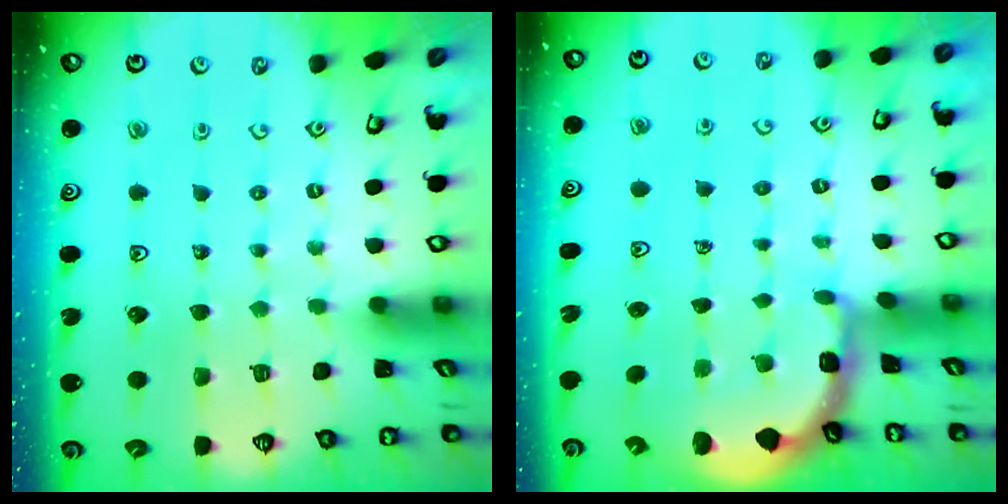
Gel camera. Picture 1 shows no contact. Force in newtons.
{"total": 1.8, "press": 1.8, "slide": 0.2}